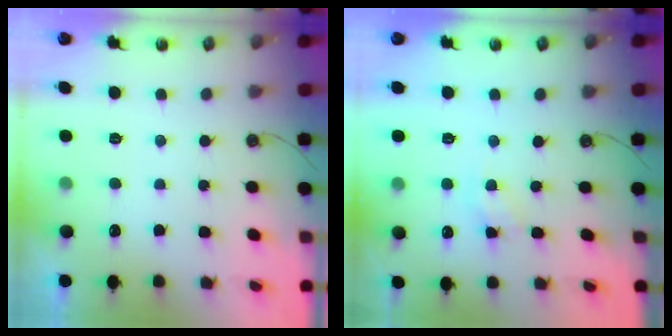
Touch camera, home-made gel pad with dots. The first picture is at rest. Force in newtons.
{"total": 3.1, "press": 3.0, "slide": 0.5}